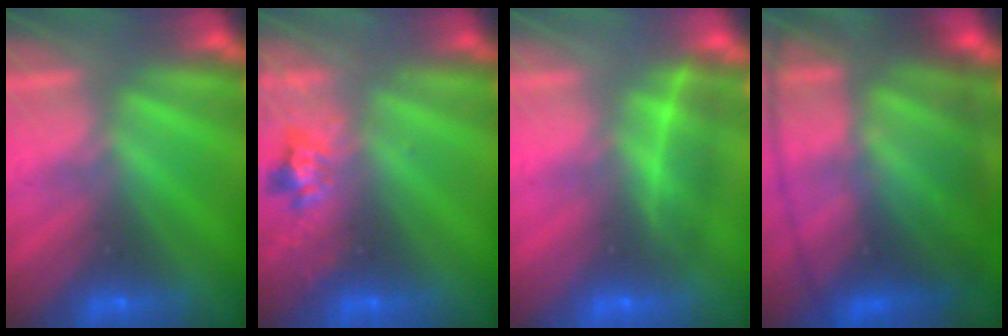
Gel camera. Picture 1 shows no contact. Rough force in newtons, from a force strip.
{"total": 2.4}
{"total": 1.9}
{"total": 7.5}